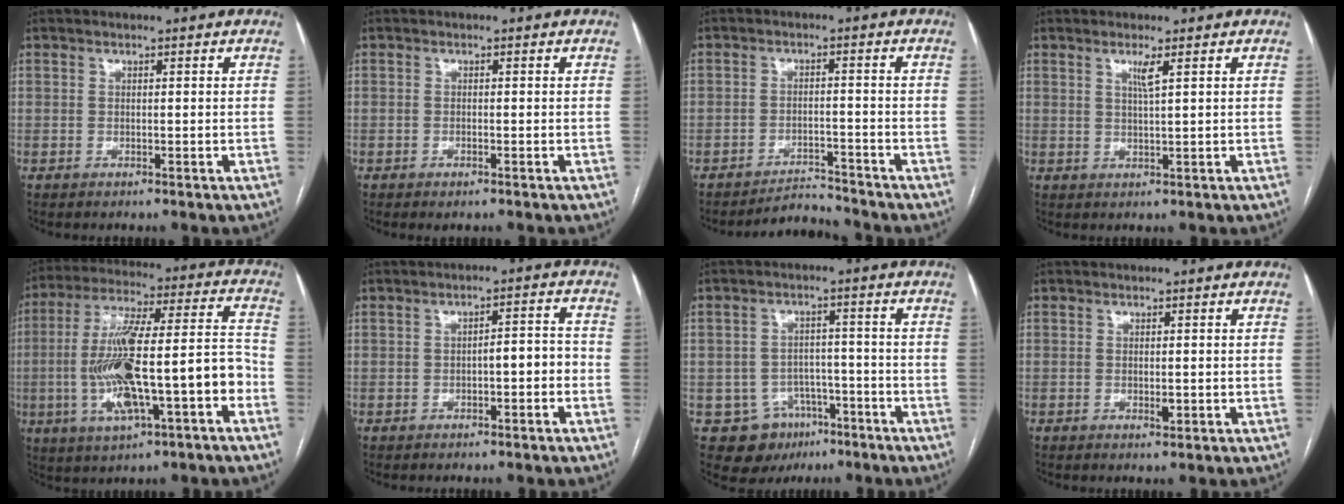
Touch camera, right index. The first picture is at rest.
{"total": 0.9, "force": [-0.6, 0.2, 0.6], "torque": [-0.012, -0.002, -0.007]}
{"total": 4.0, "force": [-4.0, 0.0, -0.7], "torque": [0.009, -0.003, -0.063]}
{"total": 2.2, "force": [1.0, -0.3, 1.9], "torque": [-0.039, -0.005, 0.021]}
{"total": 18.8, "force": [-5.0, 3.6, 17.8], "torque": [-0.328, 0.019, -0.075]}
{"total": 3.8, "force": [-1.2, 1.2, 3.4], "torque": [-0.046, 0.022, -0.015]}
{"total": 8.2, "force": [-4.2, 6.8, 1.9], "torque": [-0.027, 0.012, -0.052]}
{"total": 1.1, "force": [-0.2, 0.5, 1.0], "torque": [-0.016, -0.002, -0.002]}